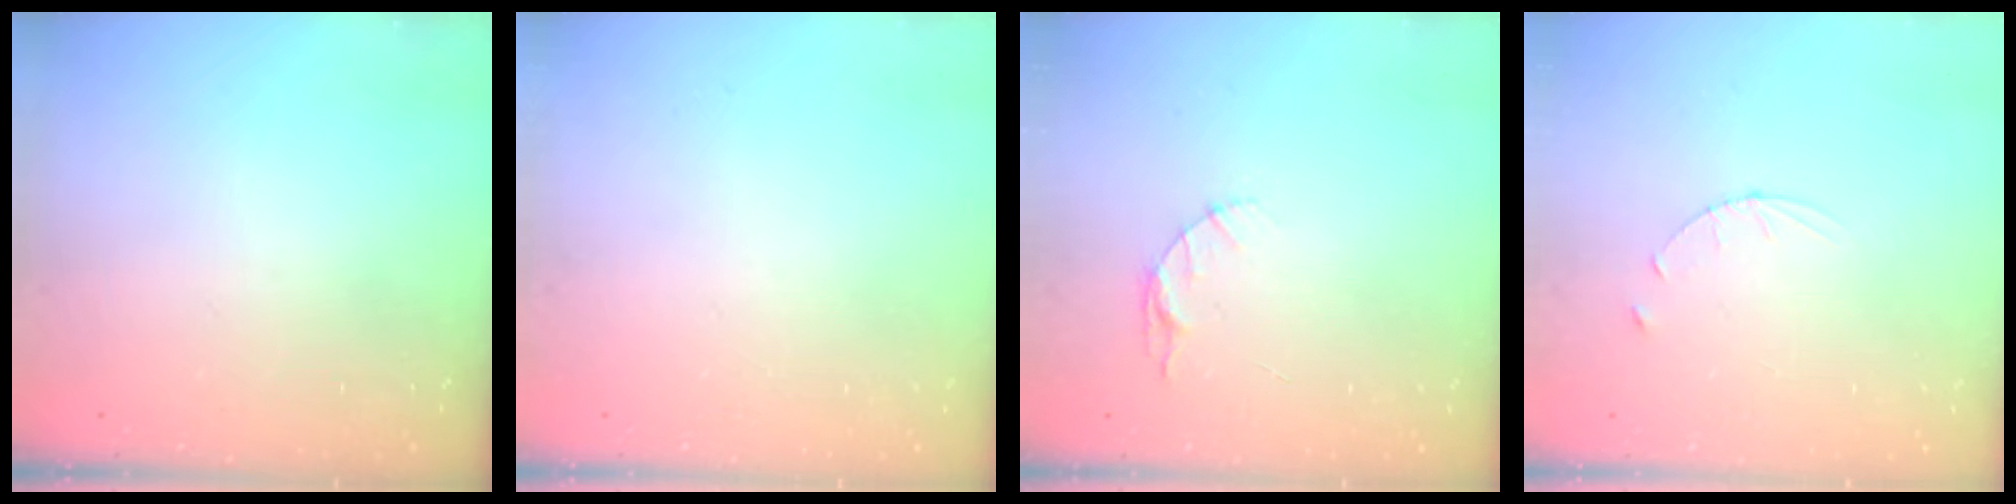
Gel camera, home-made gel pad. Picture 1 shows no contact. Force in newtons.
{"total": 0.0}
{"total": 3.3, "press": 3.3, "slide": 0.4}
{"total": 3.0, "press": 2.9, "slide": 0.4}